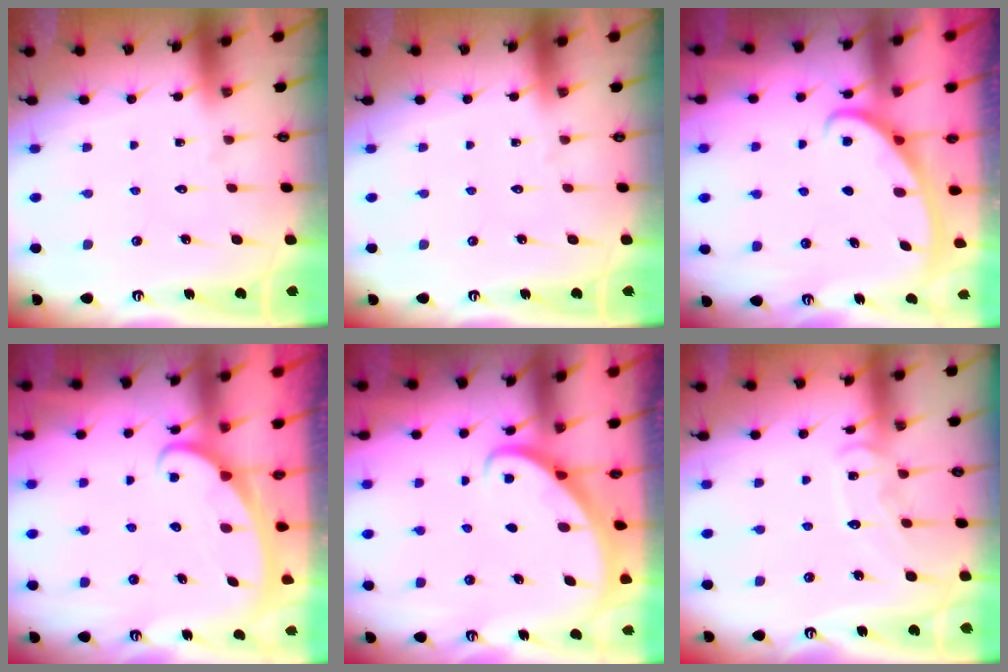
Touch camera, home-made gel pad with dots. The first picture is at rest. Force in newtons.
{"total": 0.0}
{"total": 2.9, "press": 2.9, "slide": 0.4}
{"total": 2.5, "press": 2.5, "slide": 0.3}
{"total": 2.8, "press": 2.8, "slide": 0.2}
{"total": 10.0, "press": 10.0, "slide": 0.7}